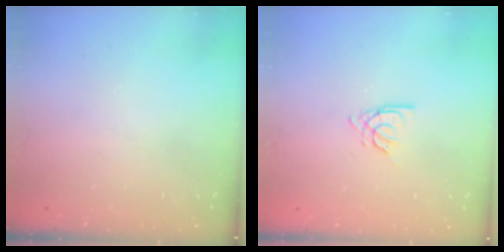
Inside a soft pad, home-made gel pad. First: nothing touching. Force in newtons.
{"total": 4.0, "press": 4.0, "slide": 0.1}